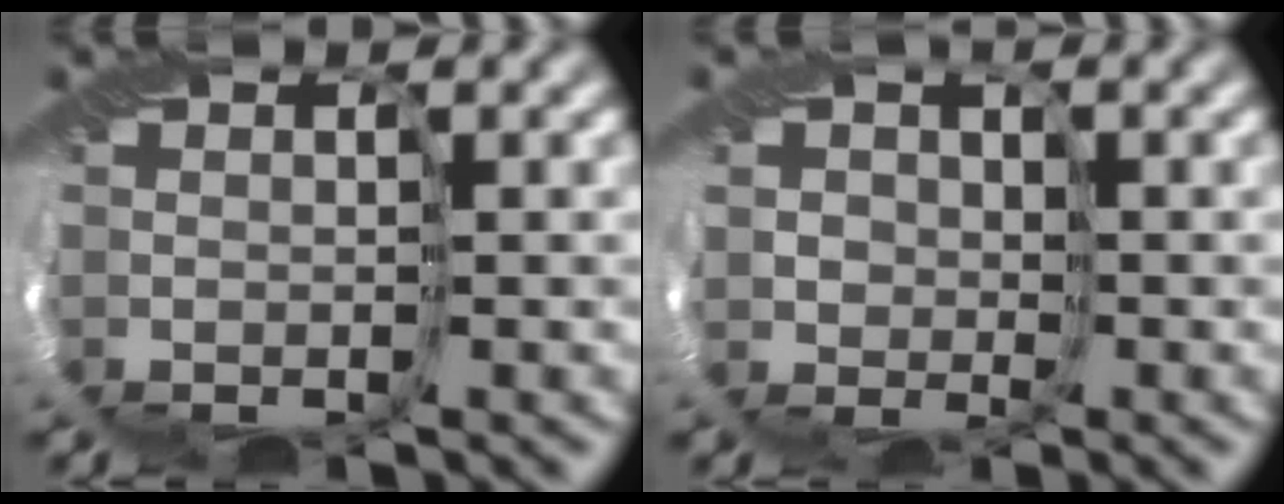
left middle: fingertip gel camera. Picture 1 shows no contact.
{"total": 2.3, "force": [1.4, 0.8, -1.6], "torque": [0.023, 0.011, 0.024]}